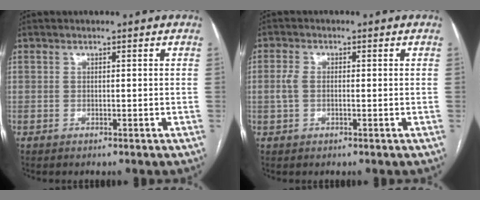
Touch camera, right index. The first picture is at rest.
{"total": 2.7, "force": [0.0, 1.7, 2.1], "torque": [-0.062, 0.014, 0.000]}